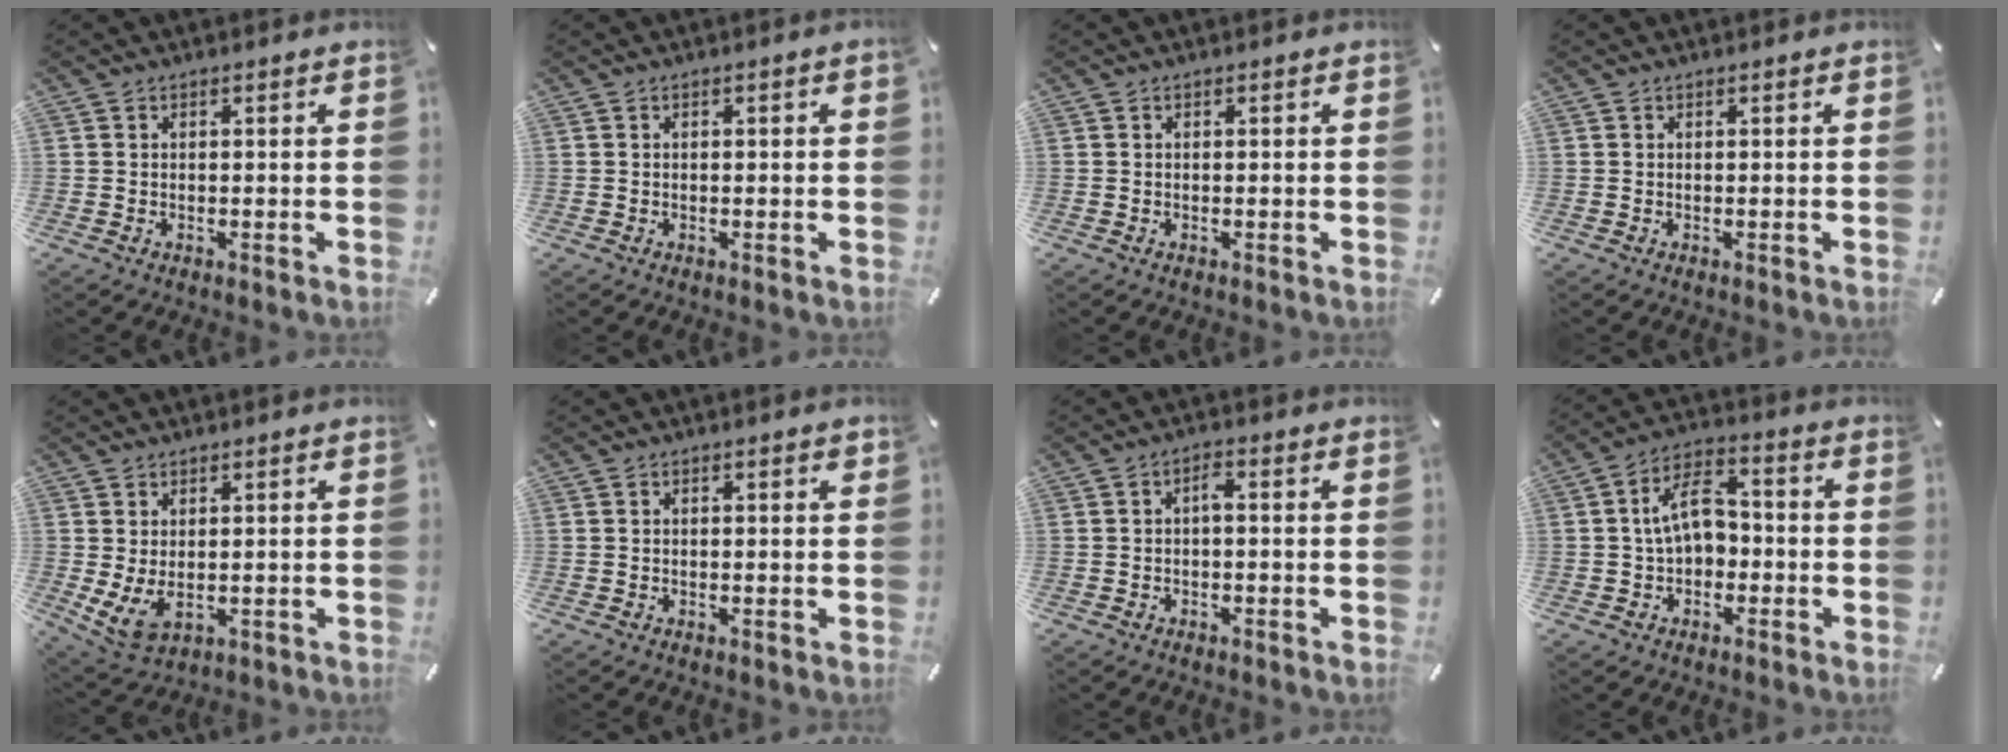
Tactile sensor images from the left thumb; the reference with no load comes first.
{"total": 0.9, "force": [-0.1, 0.2, 0.8], "torque": [-0.015, 0.000, -0.002]}
{"total": 0.0}
{"total": 0.0}
{"total": 5.5, "force": [0.6, 3.6, 4.1], "torque": [-0.089, -0.012, 0.011]}
{"total": 0.7, "force": [0.1, 0.2, 0.6], "torque": [-0.012, 0.002, 0.001]}
{"total": 2.5, "force": [-0.4, 1.0, 2.3], "torque": [-0.045, 0.012, -0.011]}
{"total": 9.9, "force": [-0.3, 6.4, 7.6], "torque": [-0.141, 0.020, -0.006]}